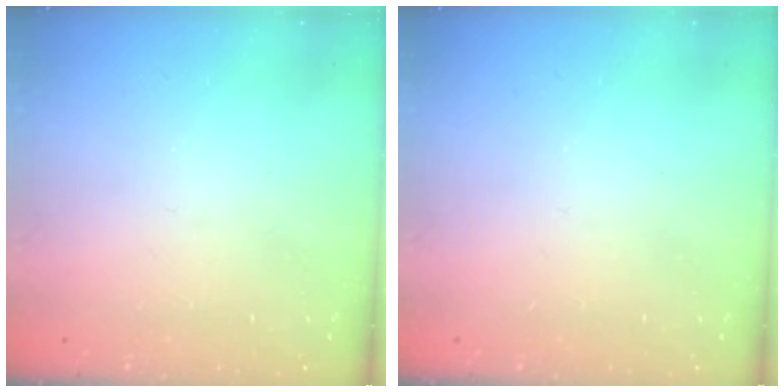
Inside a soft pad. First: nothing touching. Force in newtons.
{"total": 0.0}